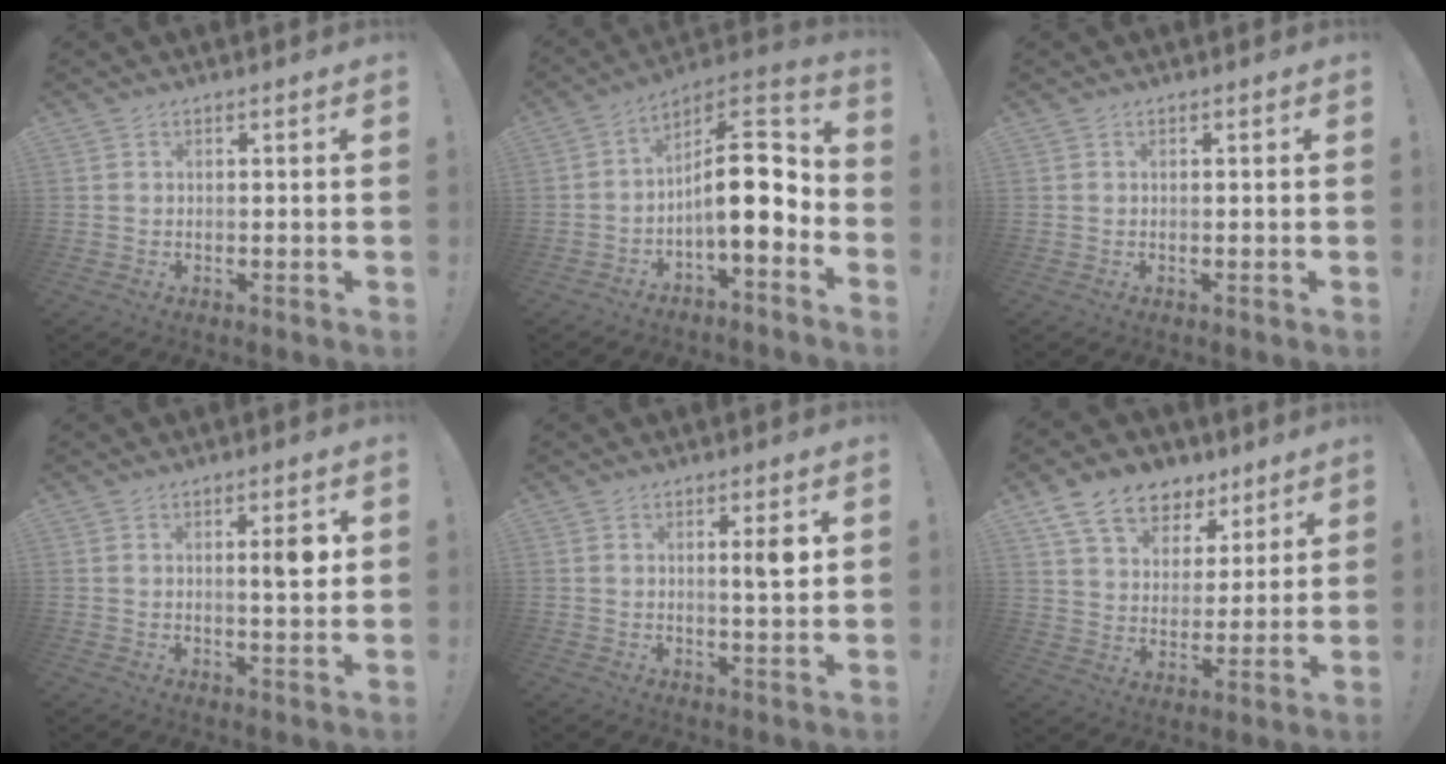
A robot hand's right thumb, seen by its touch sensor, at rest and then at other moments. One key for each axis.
{"total": 14.2, "fx": -1.2, "fy": 6.1, "fz": 12.8, "tx": -0.193, "ty": 0.001, "tz": -0.018}
{"total": 0.0}
{"total": 5.3, "fx": 1.3, "fy": 1.1, "fz": 5.0, "tx": -0.075, "ty": -0.007, "tz": 0.014}
{"total": 5.0, "fx": 1.4, "fy": 0.5, "fz": 4.7, "tx": -0.070, "ty": -0.009, "tz": 0.014}
{"total": 14.0, "fx": 9.3, "fy": 8.9, "fz": 5.5, "tx": -0.099, "ty": -0.056, "tz": 0.177}